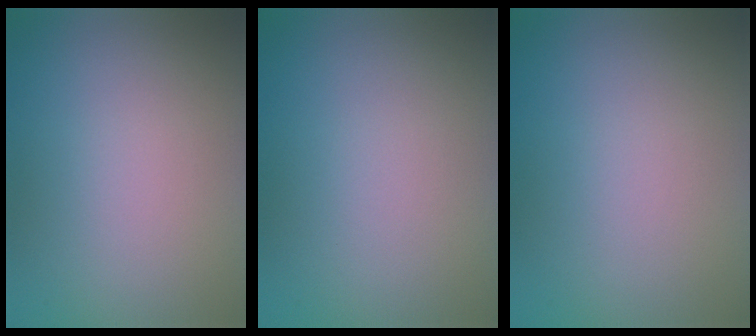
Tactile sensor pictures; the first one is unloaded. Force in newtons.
{"total": 0.0}
{"total": 0.0}